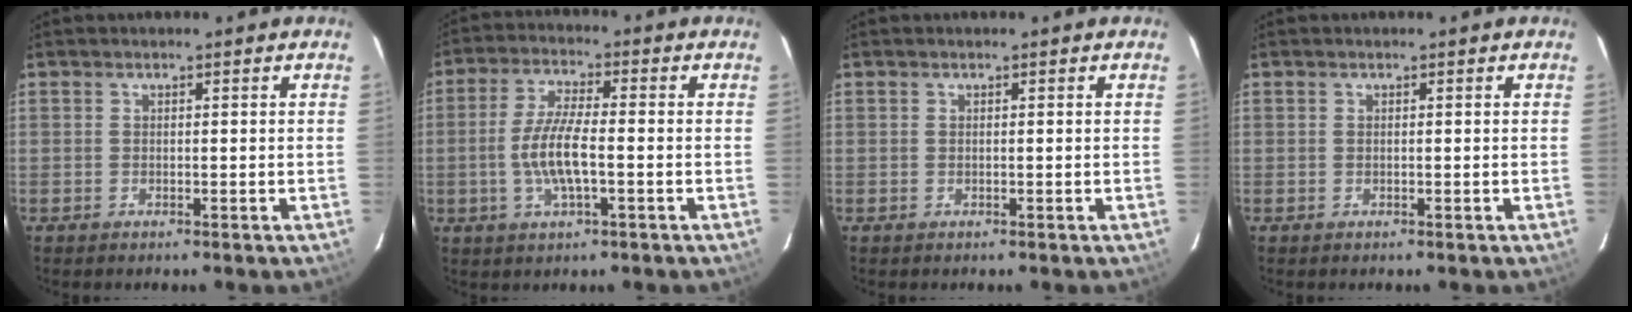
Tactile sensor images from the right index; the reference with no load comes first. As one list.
[{"total": 7.9, "force": [-1.8, 2.0, 7.5], "torque": [-0.150, -0.001, -0.036]}, {"total": 0.0}, {"total": 0.0}]